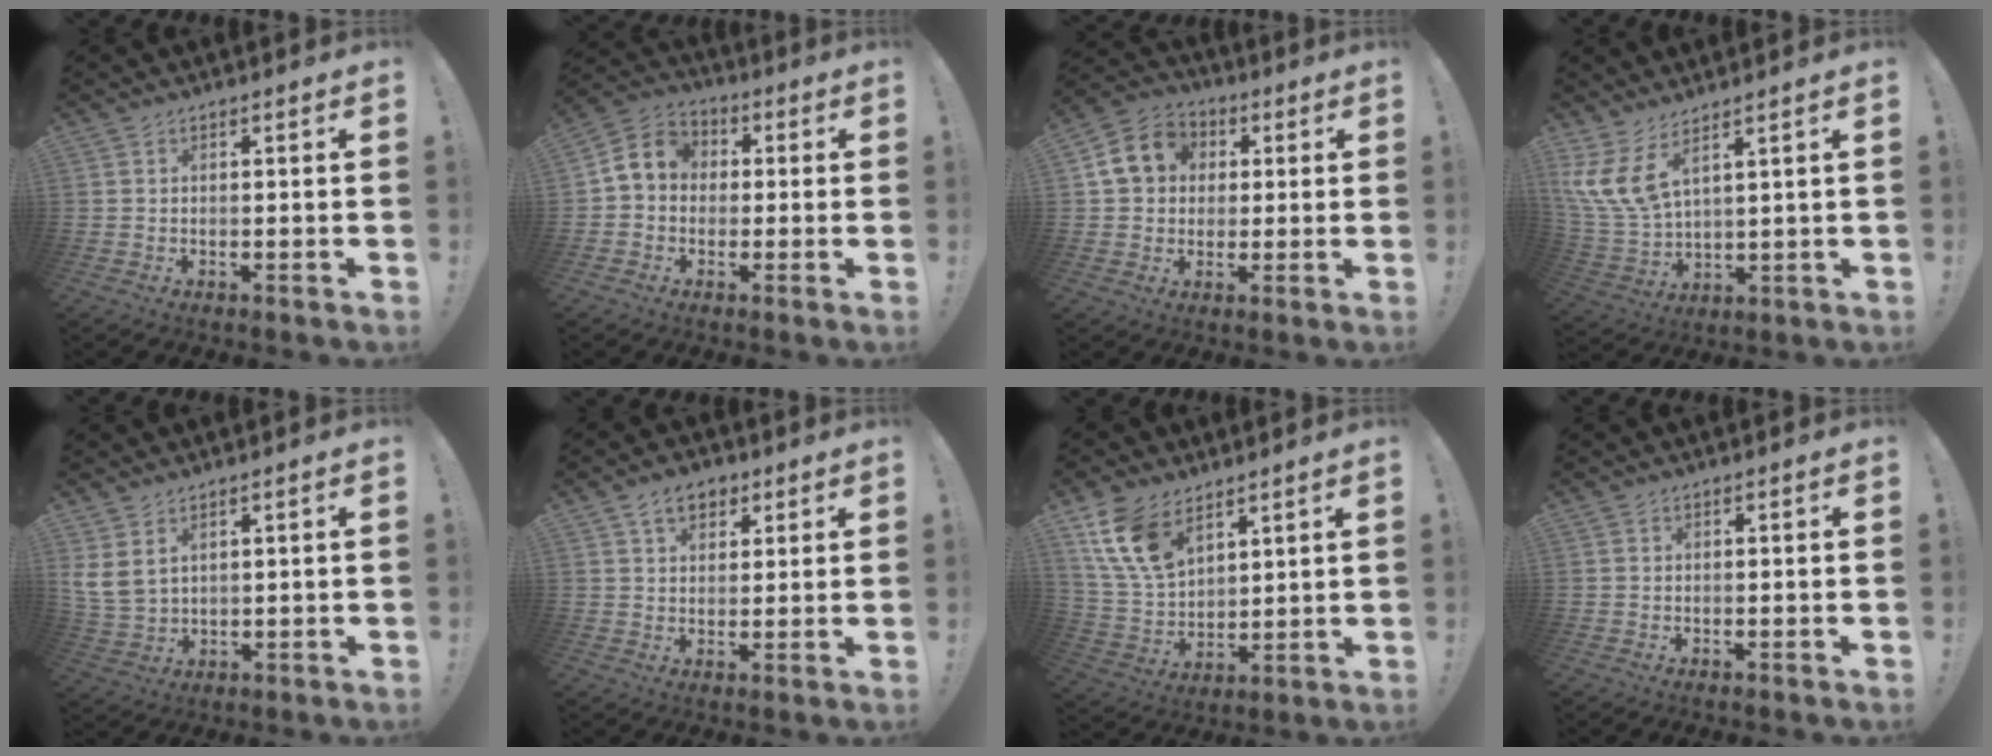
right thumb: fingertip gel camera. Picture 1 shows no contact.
{"total": 7.7, "force": [0.2, 6.8, 3.7], "torque": [-0.056, 0.019, 0.012]}
{"total": 11.7, "force": [2.7, 10.2, 5.1], "torque": [-0.071, 0.007, 0.059]}
{"total": 10.3, "force": [6.2, 4.0, 7.2], "torque": [-0.175, -0.036, 0.121]}
{"total": 6.4, "force": [3.6, 3.7, 3.8], "torque": [-0.089, -0.016, 0.072]}
{"total": 7.1, "force": [3.8, 4.8, 3.6], "torque": [-0.052, -0.005, 0.071]}
{"total": 13.8, "force": [8.4, 8.1, 7.4], "torque": [-0.165, -0.040, 0.164]}
{"total": 0.0}